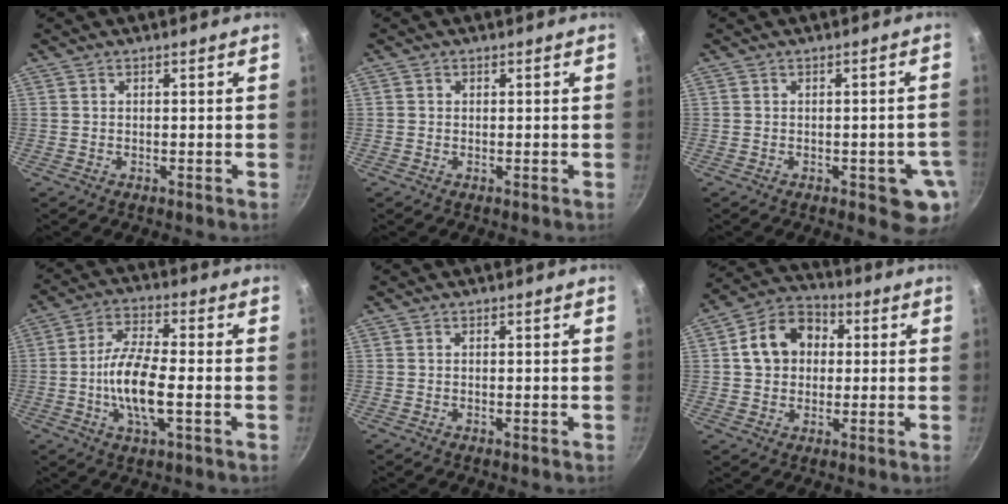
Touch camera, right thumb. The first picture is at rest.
{"total": 0.6, "force": [0.0, 0.6, 0.1], "torque": [0.001, 0.002, -0.001]}
{"total": 6.7, "force": [-2.0, 3.1, 5.6], "torque": [-0.038, 0.005, -0.024]}
{"total": 11.0, "force": [-1.9, 3.5, 10.2], "torque": [-0.198, 0.018, -0.044]}
{"total": 0.0}
{"total": 11.6, "force": [1.8, 9.2, 6.7], "torque": [-0.083, 0.025, 0.015]}